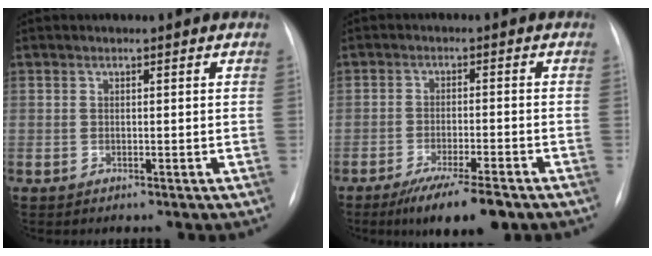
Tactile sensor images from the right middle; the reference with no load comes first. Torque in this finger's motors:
{"motor_torque": [1.14, -0.99, 0.52, 0.07]}